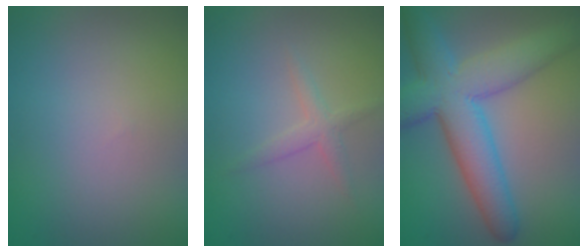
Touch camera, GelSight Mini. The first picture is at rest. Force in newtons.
{"total": 1.6, "press": 1.6, "slide": 0.1}
{"total": 9.0, "press": 9.0, "slide": 0.2}